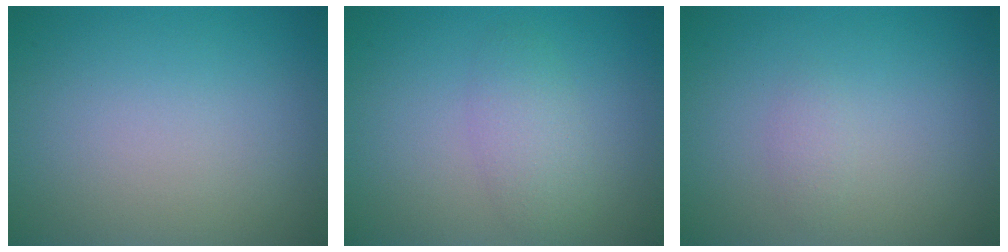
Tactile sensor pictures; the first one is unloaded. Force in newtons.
{"total": 2.4, "press": 2.4, "slide": 0.1}
{"total": 0.8, "press": 0.8, "slide": 0.0}